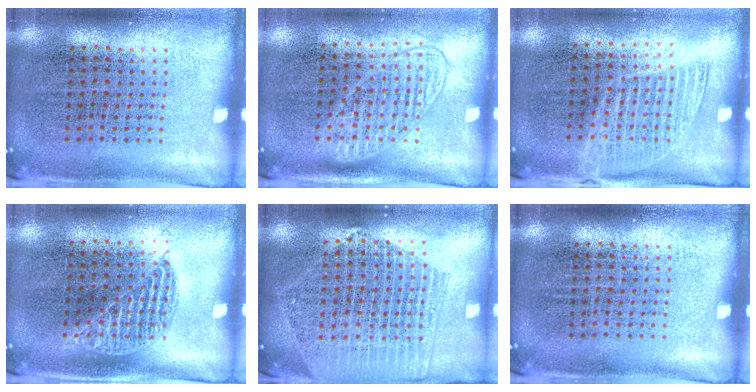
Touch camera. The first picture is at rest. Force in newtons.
{"total": 1.5, "press": 1.3, "slide": 0.7}
{"total": 1.3, "press": 1.2, "slide": 0.7}
{"total": 0.9, "press": 0.8, "slide": 0.4}
{"total": 2.1, "press": 2.0, "slide": 0.9}
{"total": 0.0}